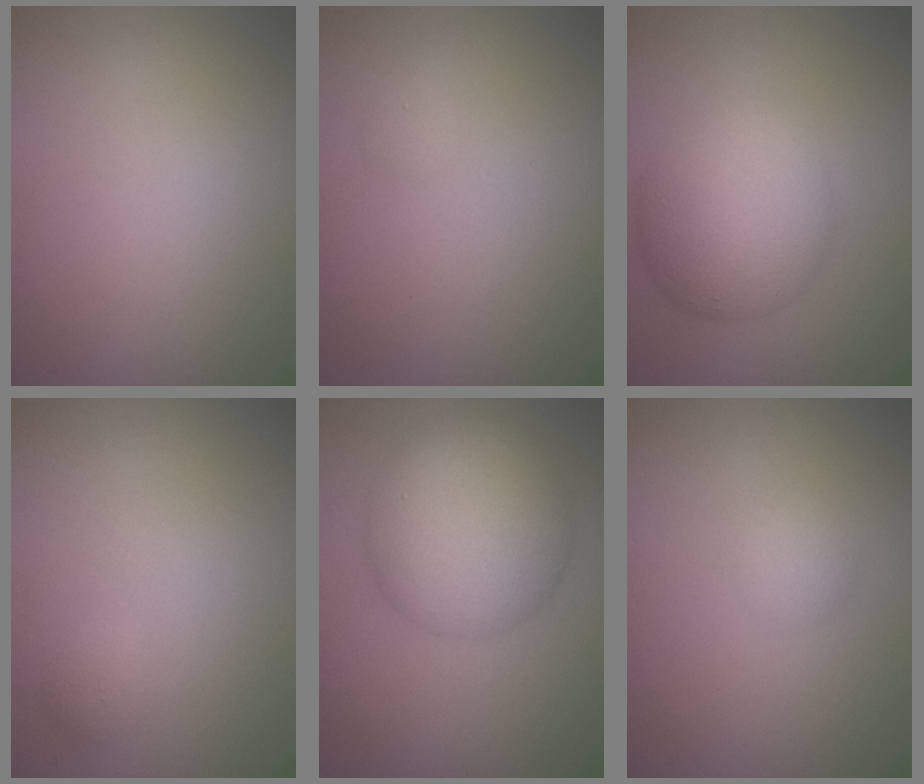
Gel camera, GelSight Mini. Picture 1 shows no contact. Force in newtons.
{"total": 0.6, "press": 0.6, "slide": 0.1}
{"total": 7.9, "press": 7.9, "slide": 0.1}
{"total": 0.9, "press": 0.9, "slide": 0.0}
{"total": 9.5, "press": 9.5, "slide": 0.3}
{"total": 1.4, "press": 1.4, "slide": 0.1}